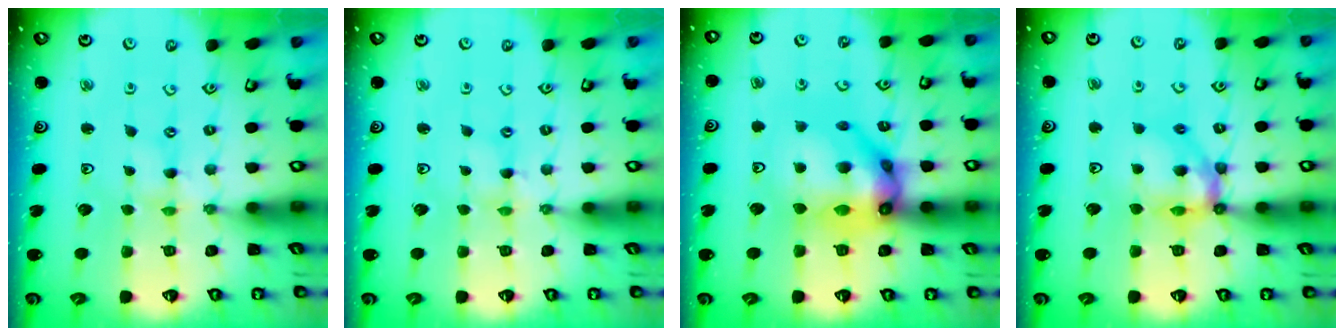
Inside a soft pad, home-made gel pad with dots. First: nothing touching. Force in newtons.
{"total": 1.4, "press": 1.4, "slide": 0.2}
{"total": 17.4, "press": 17.4, "slide": 1.5}
{"total": 11.4, "press": 11.3, "slide": 1.6}